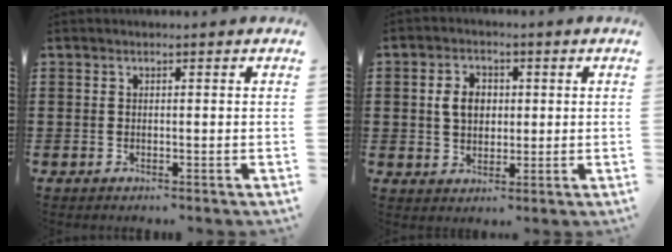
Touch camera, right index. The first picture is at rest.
{"total": 4.6, "force": [0.6, 3.4, 3.1], "torque": [-0.070, 0.008, 0.003]}